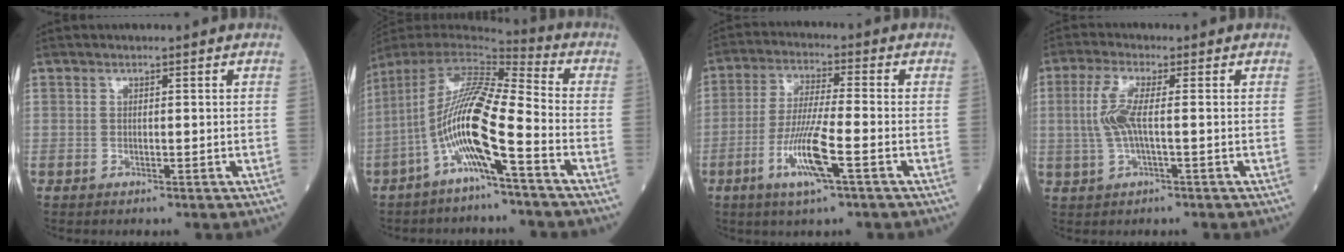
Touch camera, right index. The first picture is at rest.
{"total": 13.8, "force": [-5.2, 0.5, 12.8], "torque": [-0.255, 0.005, -0.107]}
{"total": 9.3, "force": [-3.8, 0.0, 8.5], "torque": [-0.169, -0.012, -0.074]}
{"total": 5.2, "force": [0.1, 0.8, 5.2], "torque": [-0.125, 0.004, -0.001]}